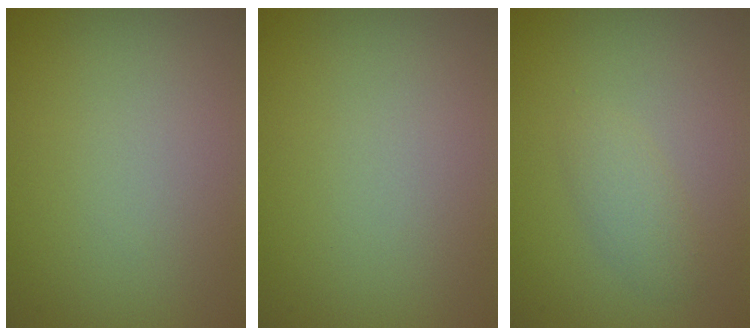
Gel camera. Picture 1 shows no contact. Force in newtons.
{"total": 0.0}
{"total": 1.6, "press": 1.6, "slide": 0.1}